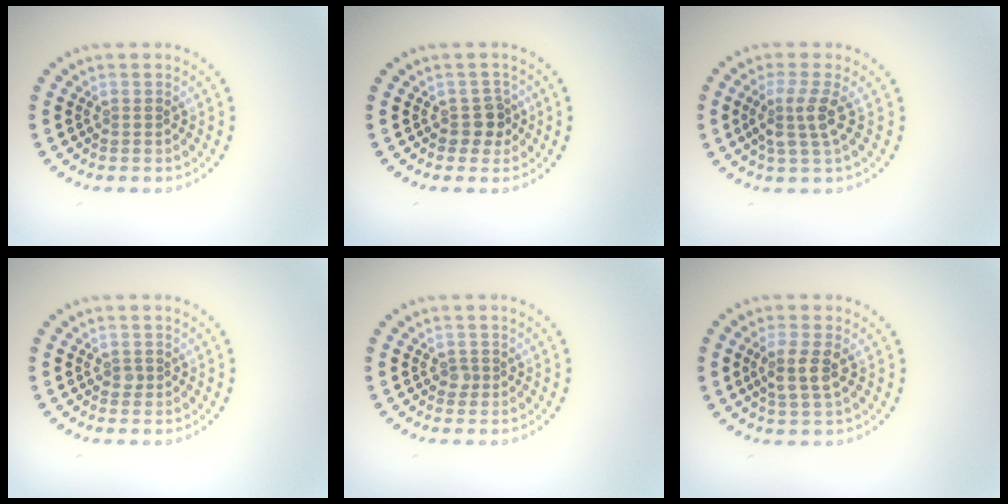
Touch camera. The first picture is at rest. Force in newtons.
{"total": 1.9, "press": 1.6, "slide": 1.0}
{"total": 2.9, "press": 2.3, "slide": 1.7}
{"total": 0.6, "press": 0.5, "slide": 0.3}
{"total": 0.8, "press": 0.5, "slide": 0.6}
{"total": 2.6, "press": 2.5, "slide": 0.9}